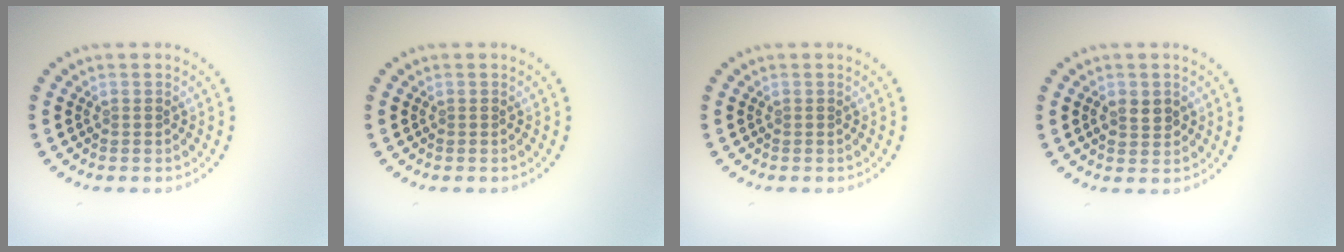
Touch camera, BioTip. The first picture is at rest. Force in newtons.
{"total": 0.0}
{"total": 0.0}
{"total": 1.8, "press": 1.8, "slide": 0.2}